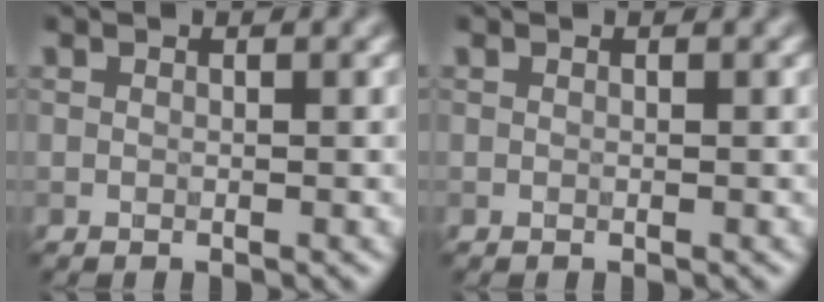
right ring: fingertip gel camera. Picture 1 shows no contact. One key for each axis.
{"total": 0.0}